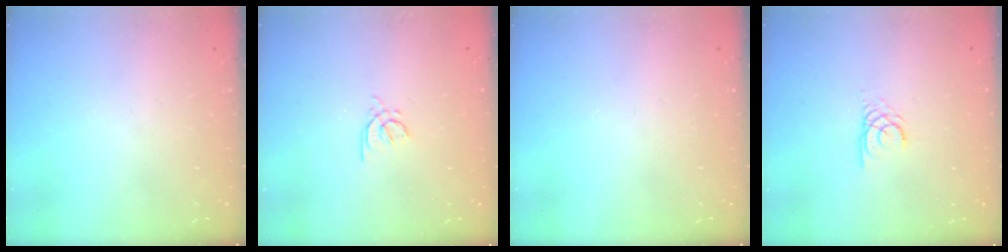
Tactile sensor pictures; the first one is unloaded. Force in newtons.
{"total": 2.8, "press": 2.7, "slide": 0.8}
{"total": 0.0}
{"total": 2.2, "press": 2.2, "slide": 0.3}